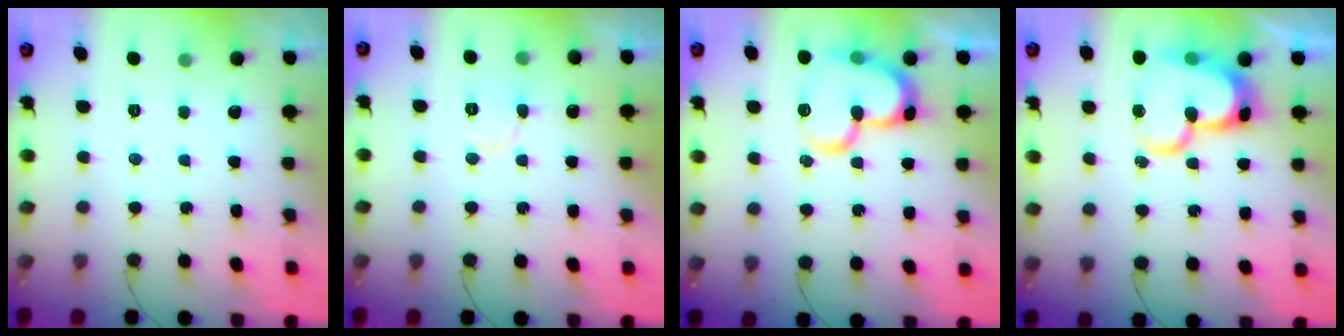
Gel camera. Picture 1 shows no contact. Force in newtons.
{"total": 6.4, "press": 6.3, "slide": 0.6}
{"total": 17.8, "press": 17.6, "slide": 2.1}
{"total": 18.8, "press": 18.7, "slide": 1.9}